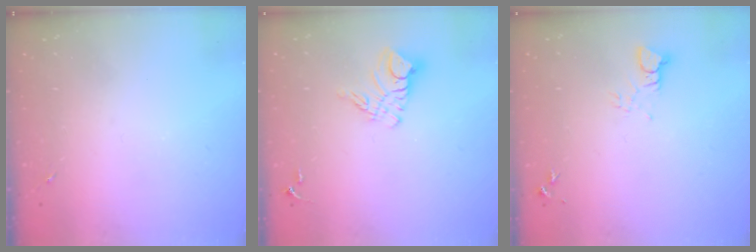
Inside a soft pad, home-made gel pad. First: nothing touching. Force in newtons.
{"total": 9.8, "press": 9.8, "slide": 0.9}
{"total": 3.3, "press": 3.3, "slide": 0.3}